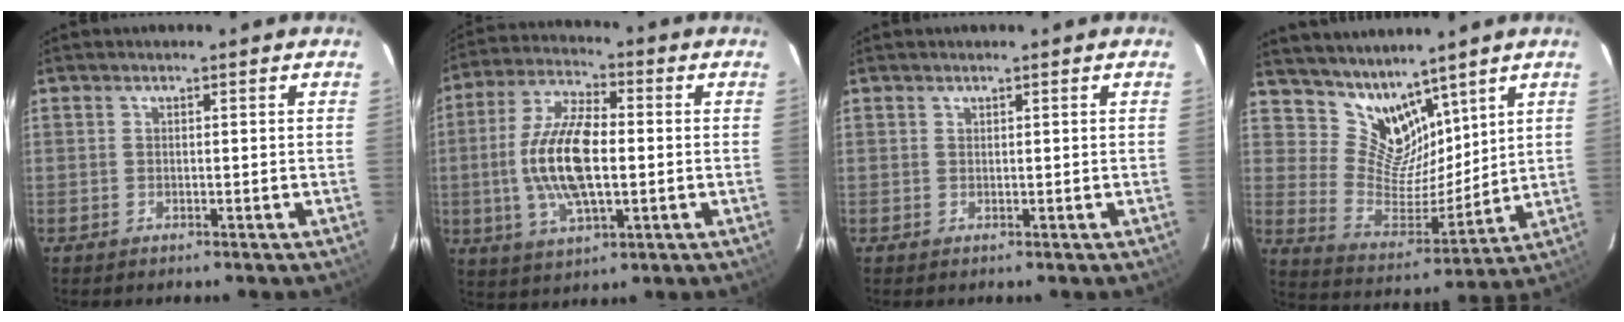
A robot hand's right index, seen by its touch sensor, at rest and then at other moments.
{"total": 14.6, "force": [-1.0, 5.7, 13.4], "torque": [-0.272, 0.006, -0.018]}
{"total": 0.0}
{"total": 11.2, "force": [9.0, 6.0, 3.2], "torque": [-0.056, -0.009, 0.183]}